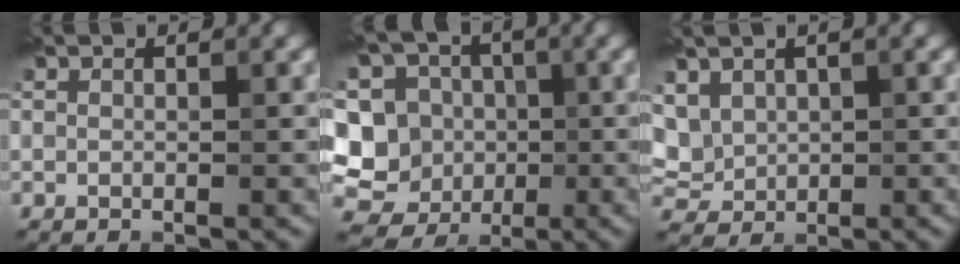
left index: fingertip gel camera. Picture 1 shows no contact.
{"total": 15.2, "force": [-0.4, 14.3, 5.3], "torque": [-0.154, 0.025, -0.024]}
{"total": 4.8, "force": [1.0, 3.7, 2.9], "torque": [-0.078, 0.003, 0.026]}